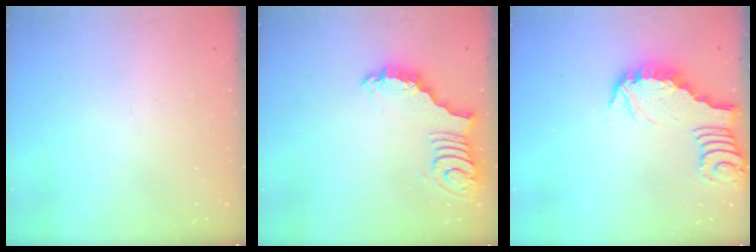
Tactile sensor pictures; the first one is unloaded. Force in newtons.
{"total": 3.0, "press": 2.9, "slide": 0.5}
{"total": 2.7, "press": 2.7, "slide": 0.1}